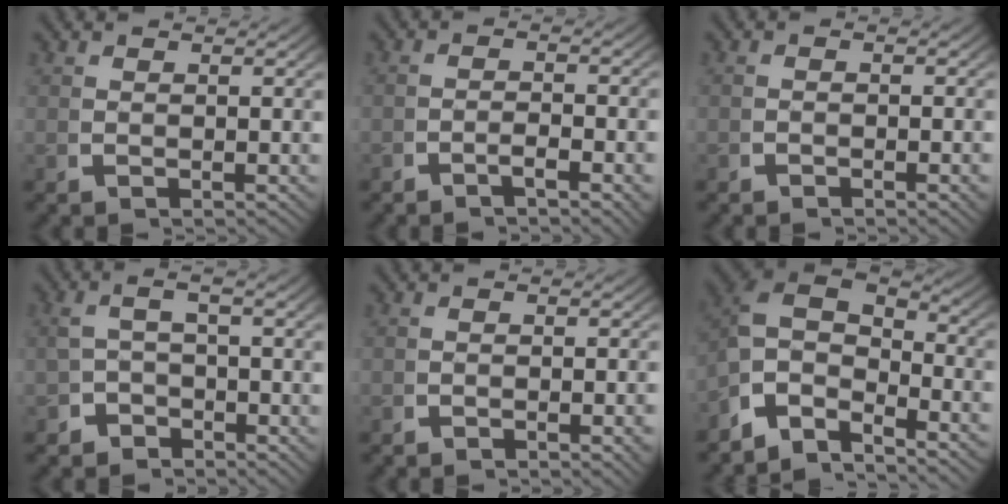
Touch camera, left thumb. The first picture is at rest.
{"total": 2.4, "force": [-1.5, 0.3, 1.8], "torque": [-0.029, 0.000, -0.032]}
{"total": 1.0, "force": [-0.8, 0.2, 0.4], "torque": [-0.004, -0.001, -0.017]}
{"total": 2.7, "force": [-1.9, 1.4, 1.5], "torque": [-0.030, -0.008, -0.026]}
{"total": 1.4, "force": [-1.2, 0.2, 0.8], "torque": [-0.006, 0.000, -0.023]}
{"total": 11.0, "force": [-0.2, 8.3, 7.2], "torque": [-0.175, -0.037, -0.008]}